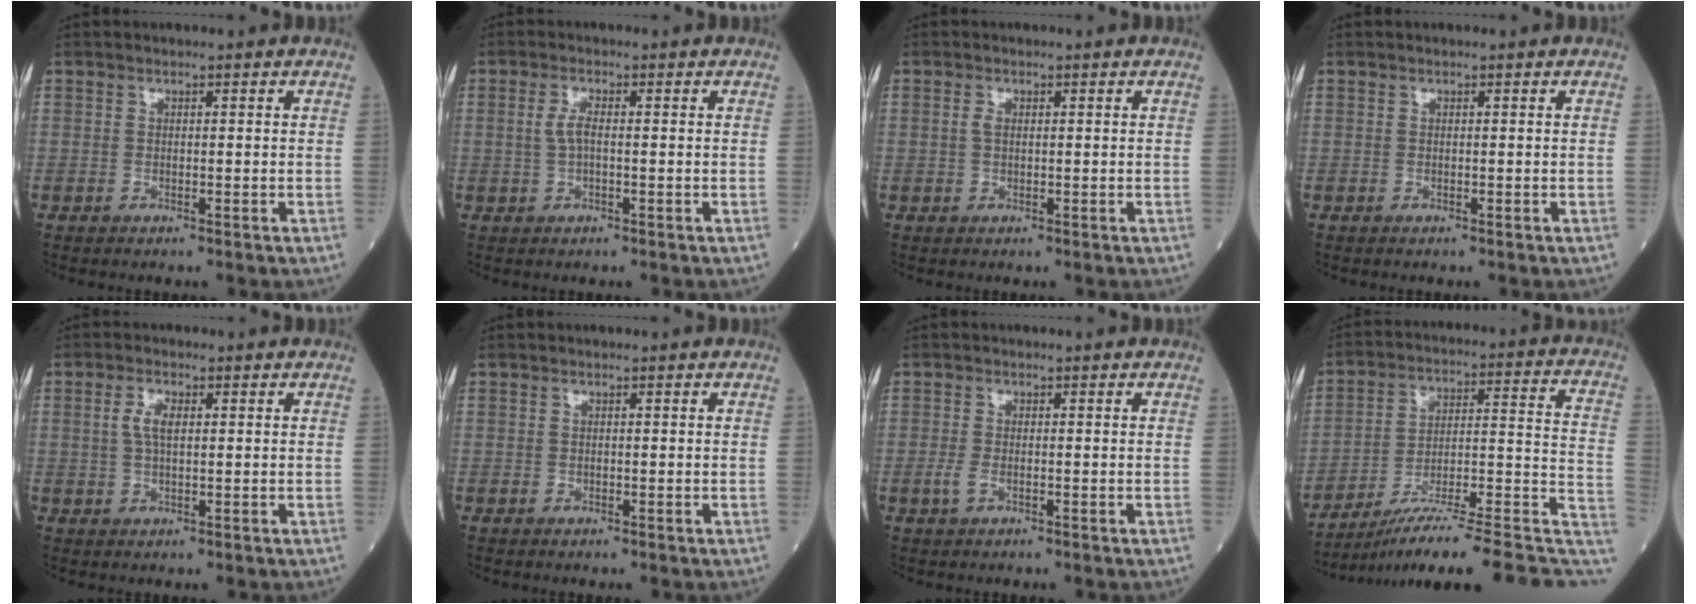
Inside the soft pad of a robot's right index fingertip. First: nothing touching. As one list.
[{"total": 2.4, "force": [0.0, 0.7, 2.3], "torque": [-0.050, 0.003, 0.002]}, {"total": 1.3, "force": [0.3, 0.7, 1.0], "torque": [-0.022, 0.002, 0.005]}, {"total": 0.0}, {"total": 3.0, "force": [0.6, 1.1, 2.7], "torque": [-0.058, 0.006, 0.013]}, {"total": 0.0}, {"total": 1.9, "force": [-0.6, 0.8, 1.6], "torque": [-0.039, -0.001, -0.012]}, {"total": 21.9, "force": [-15.7, 1.3, 15.2], "torque": [-0.161, 0.029, -0.240]}]